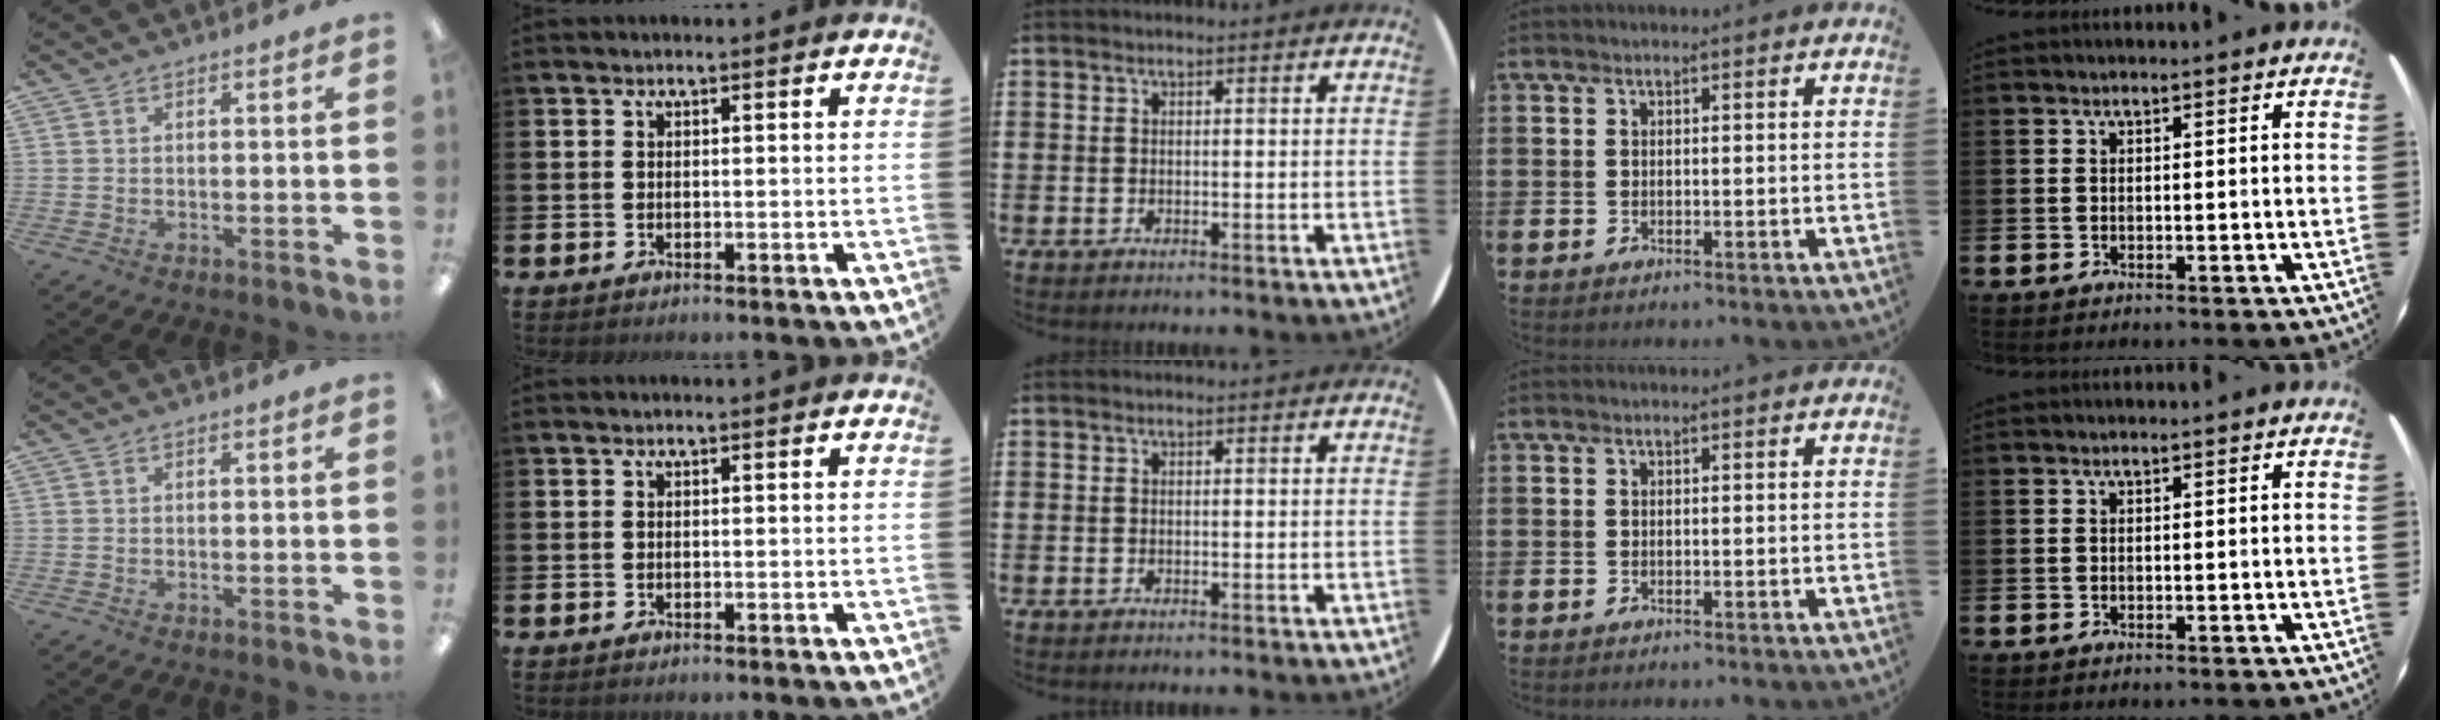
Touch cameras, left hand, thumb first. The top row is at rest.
{}